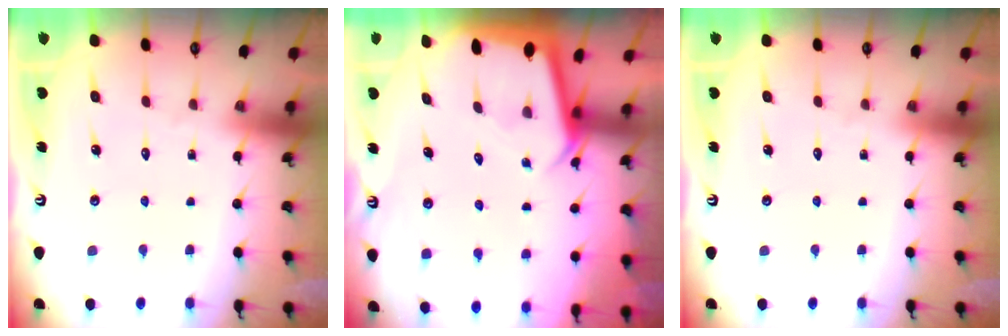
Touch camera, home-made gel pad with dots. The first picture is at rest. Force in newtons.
{"total": 2.4, "press": 2.4, "slide": 0.1}
{"total": 0.0}